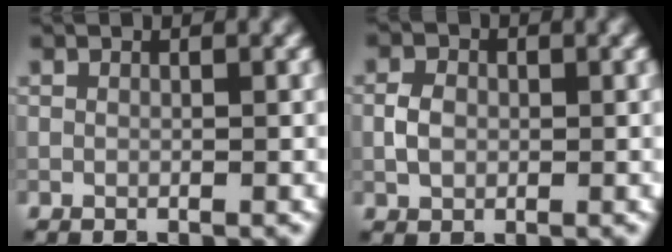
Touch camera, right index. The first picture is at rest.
{"total": 2.2, "force": [-0.2, 1.7, 1.3], "torque": [-0.026, 0.002, -0.008]}